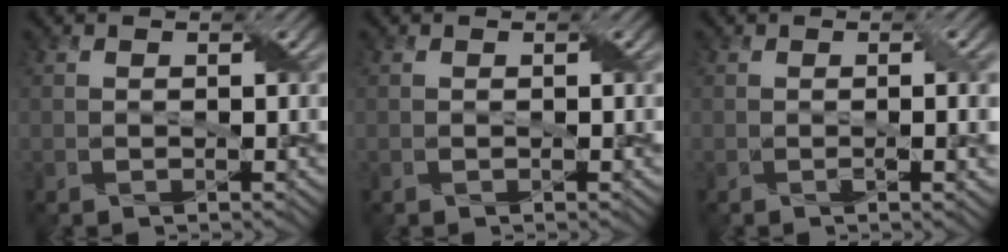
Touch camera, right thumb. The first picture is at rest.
{"total": 0.0}
{"total": 3.9, "force": [-0.2, 0.8, 3.8], "torque": [-0.056, 0.004, -0.003]}